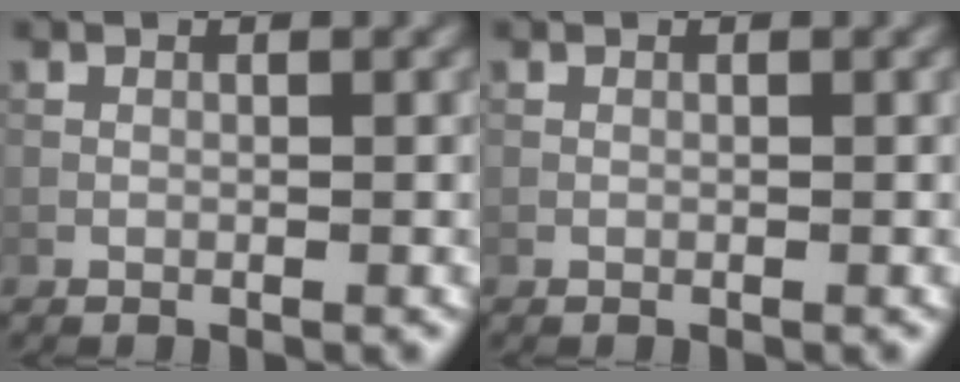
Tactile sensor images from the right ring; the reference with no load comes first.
{"total": 0.0}